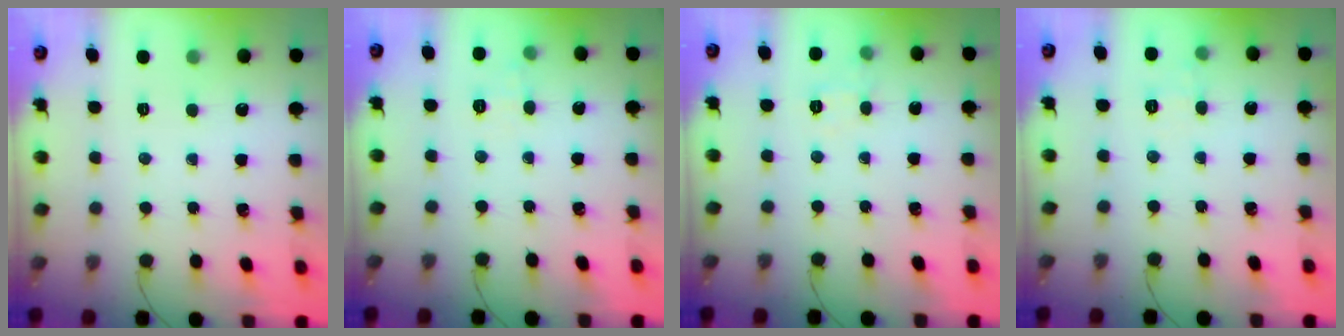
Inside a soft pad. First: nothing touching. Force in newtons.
{"total": 6.1, "press": 5.9, "slide": 1.6}
{"total": 6.1, "press": 5.9, "slide": 1.4}
{"total": 5.3, "press": 5.2, "slide": 1.3}